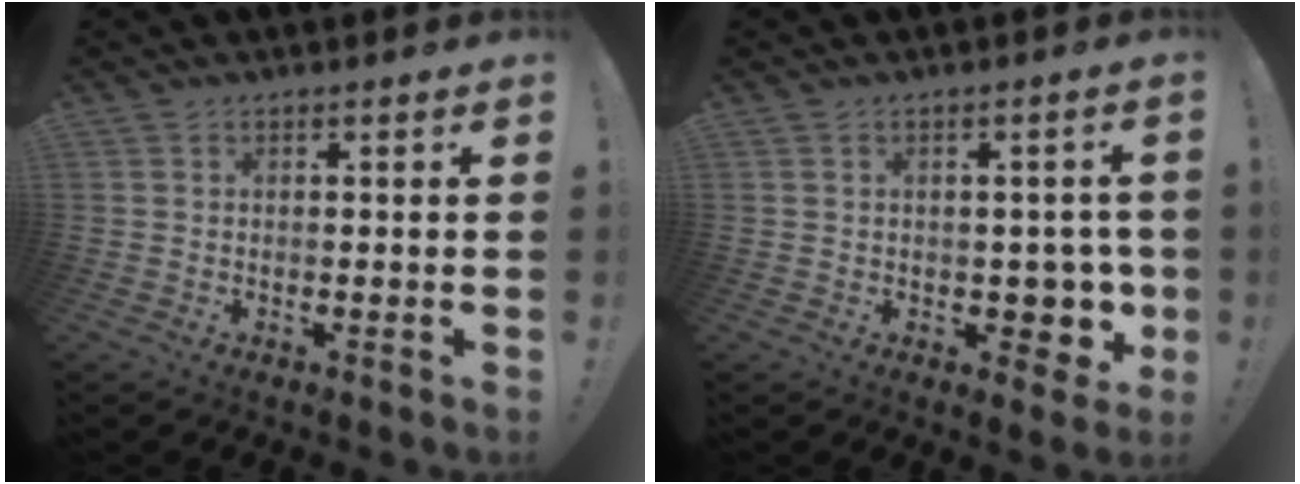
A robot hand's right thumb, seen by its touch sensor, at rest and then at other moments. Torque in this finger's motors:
{"motor_torque": [0.69, 0.49, 0.58, -0.46, 0.00]}